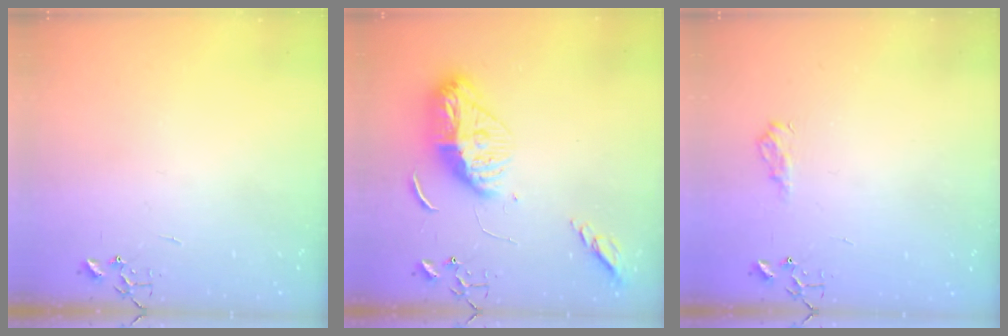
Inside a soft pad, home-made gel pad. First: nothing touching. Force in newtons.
{"total": 15.6, "press": 15.5, "slide": 1.6}
{"total": 8.2, "press": 8.2, "slide": 0.9}